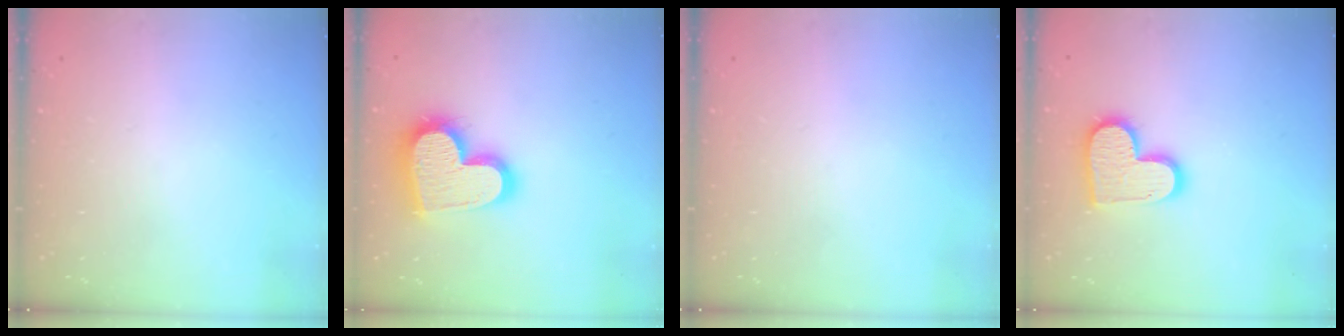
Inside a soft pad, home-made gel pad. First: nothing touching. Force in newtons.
{"total": 20.6, "press": 20.5, "slide": 1.4}
{"total": 0.0}
{"total": 13.8, "press": 13.7, "slide": 1.1}